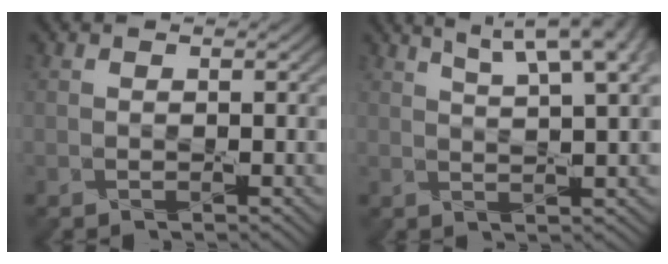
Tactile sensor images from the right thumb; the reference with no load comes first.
{"total": 9.6, "force": [6.1, 2.3, 7.1], "torque": [-0.098, 0.026, 0.076]}